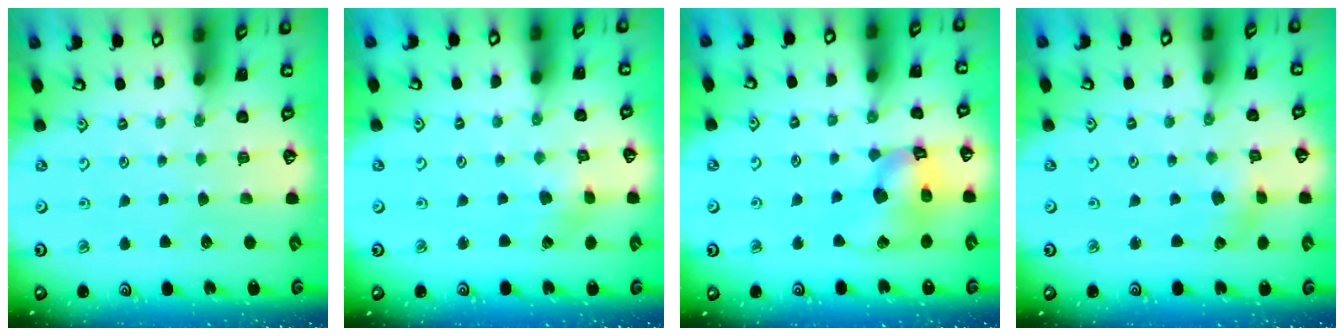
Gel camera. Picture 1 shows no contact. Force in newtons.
{"total": 2.1, "press": 2.1, "slide": 0.3}
{"total": 14.4, "press": 14.3, "slide": 1.9}
{"total": 2.0, "press": 2.0, "slide": 0.2}